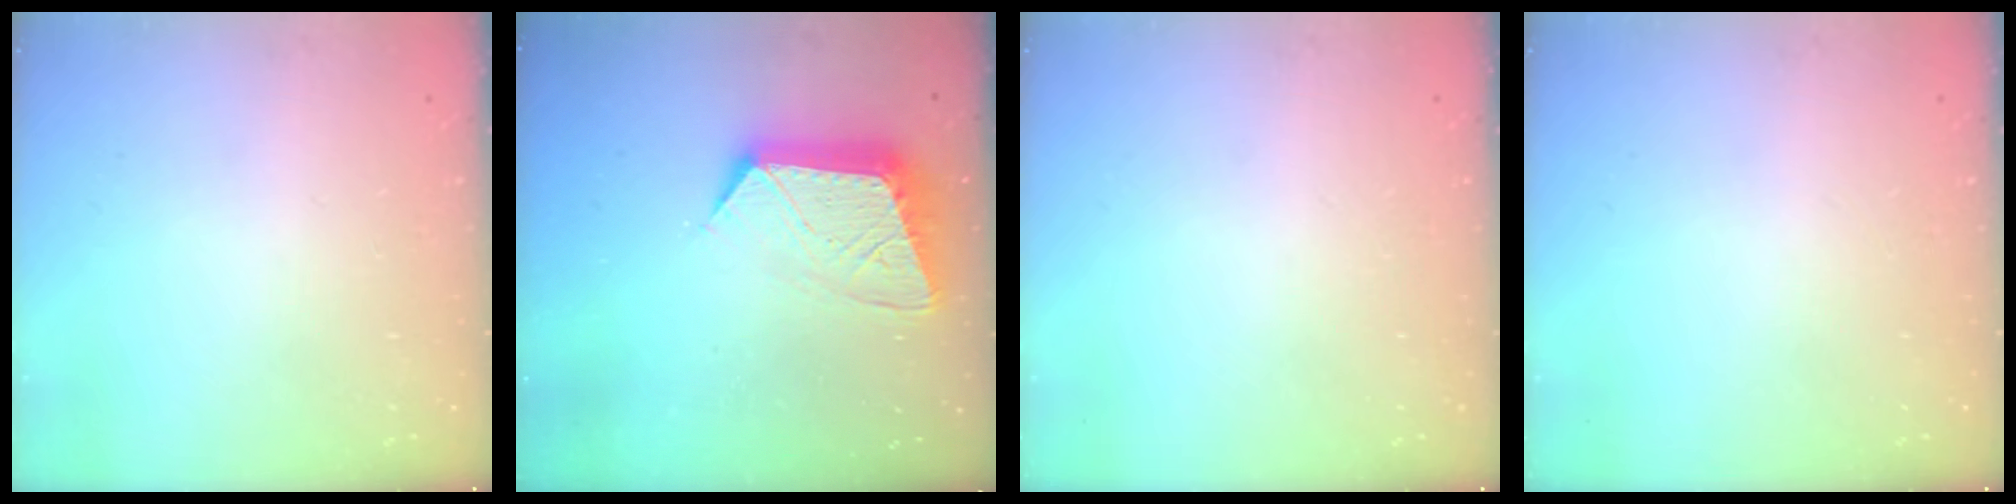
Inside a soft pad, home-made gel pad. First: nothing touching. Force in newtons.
{"total": 13.3, "press": 13.3, "slide": 1.0}
{"total": 0.0}
{"total": 0.0}